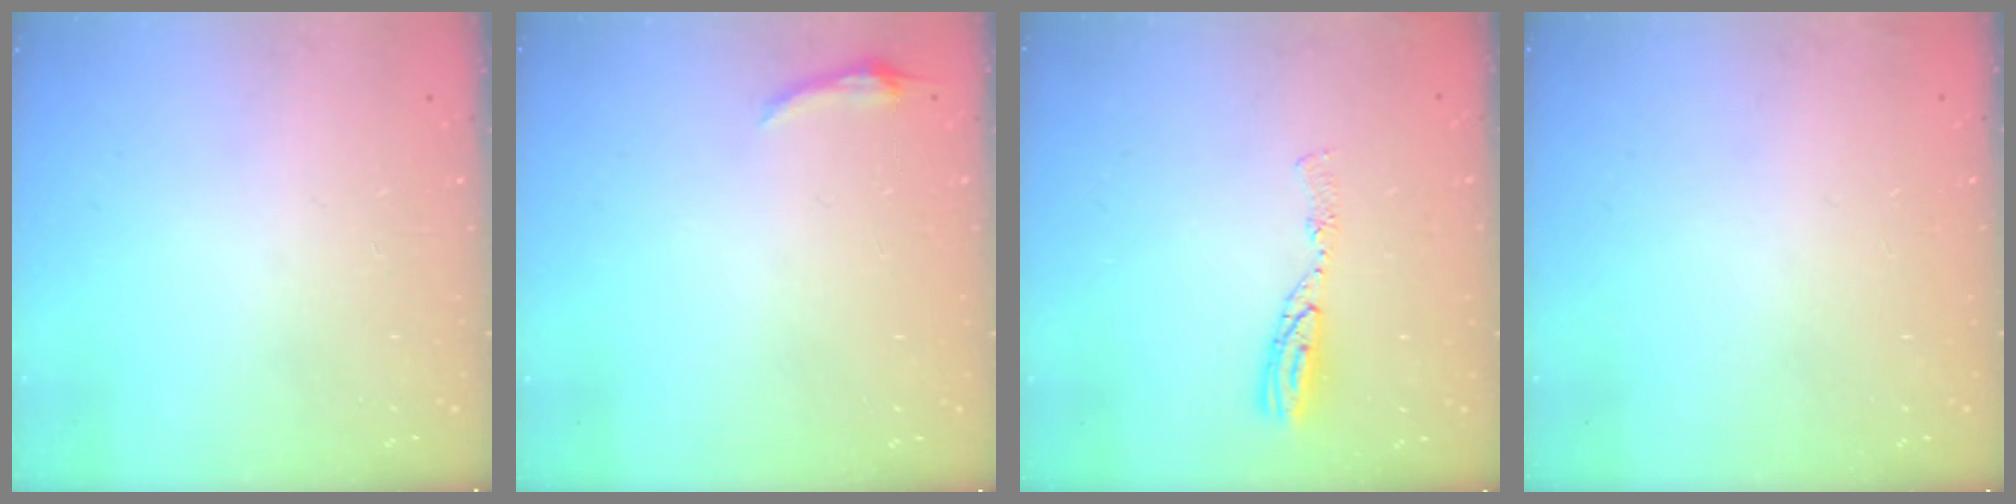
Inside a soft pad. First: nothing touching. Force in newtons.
{"total": 4.2, "press": 3.6, "slide": 2.0}
{"total": 6.8, "press": 6.8, "slide": 0.6}
{"total": 2.2, "press": 2.1, "slide": 0.8}